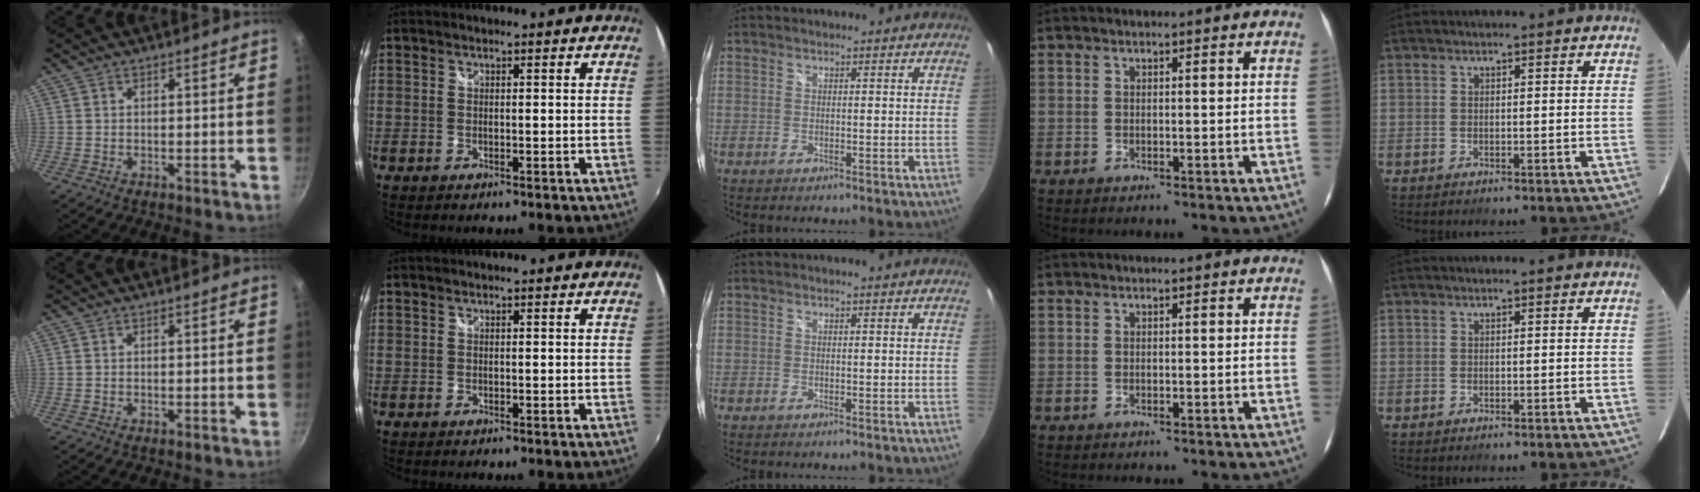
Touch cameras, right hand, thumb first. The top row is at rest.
{}